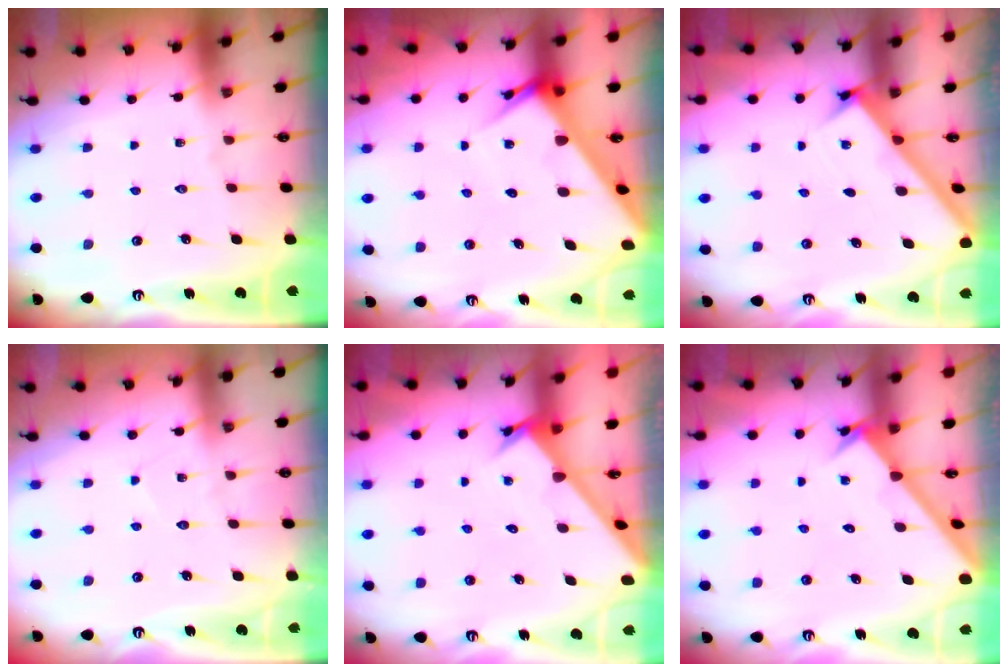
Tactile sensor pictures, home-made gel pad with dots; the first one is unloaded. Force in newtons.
{"total": 5.6, "press": 5.6, "slide": 0.4}
{"total": 2.3, "press": 2.3, "slide": 0.3}
{"total": 4.1, "press": 4.1, "slide": 0.4}
{"total": 2.6, "press": 2.6, "slide": 0.2}
{"total": 2.0, "press": 2.0, "slide": 0.2}